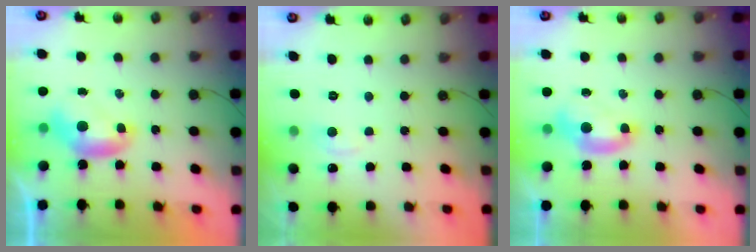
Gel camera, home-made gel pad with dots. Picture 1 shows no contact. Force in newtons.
{"total": 1.8, "press": 1.7, "slide": 0.6}
{"total": 1.0, "press": 0.8, "slide": 0.6}